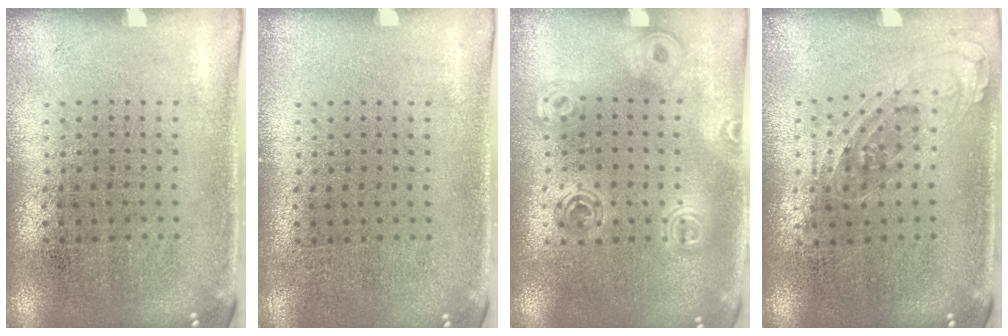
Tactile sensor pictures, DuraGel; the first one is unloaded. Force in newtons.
{"total": 0.0}
{"total": 1.7, "press": 1.5, "slide": 0.7}
{"total": 0.7, "press": 0.6, "slide": 0.3}